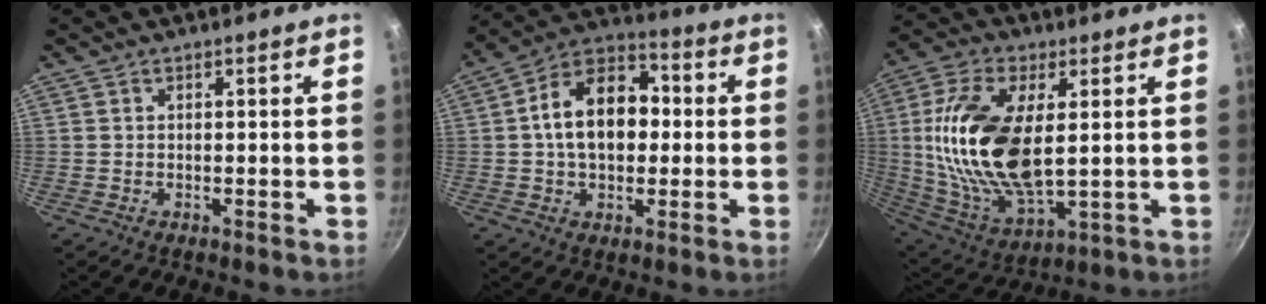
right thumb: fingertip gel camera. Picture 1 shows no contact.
{"total": 15.5, "force": [0.7, 10.6, 11.3], "torque": [-0.143, 0.032, -0.007]}
{"total": 21.3, "force": [2.7, 10.6, 18.3], "torque": [-0.358, -0.008, 0.055]}